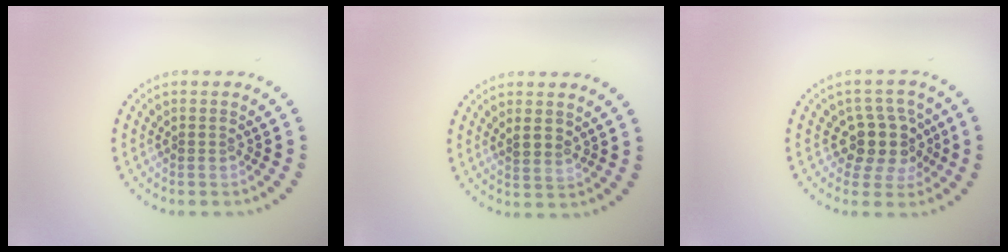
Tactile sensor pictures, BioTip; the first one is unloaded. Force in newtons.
{"total": 1.3, "press": 1.2, "slide": 0.6}
{"total": 3.8, "press": 3.2, "slide": 2.1}